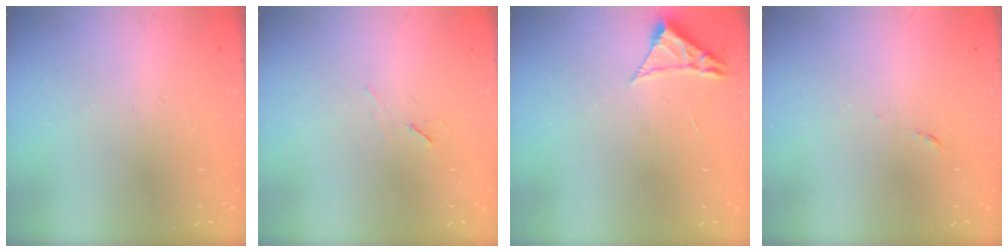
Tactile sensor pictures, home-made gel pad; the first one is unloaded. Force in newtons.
{"total": 6.0, "press": 5.3, "slide": 2.8}
{"total": 2.3, "press": 2.3, "slide": 0.4}
{"total": 3.9, "press": 3.8, "slide": 0.9}